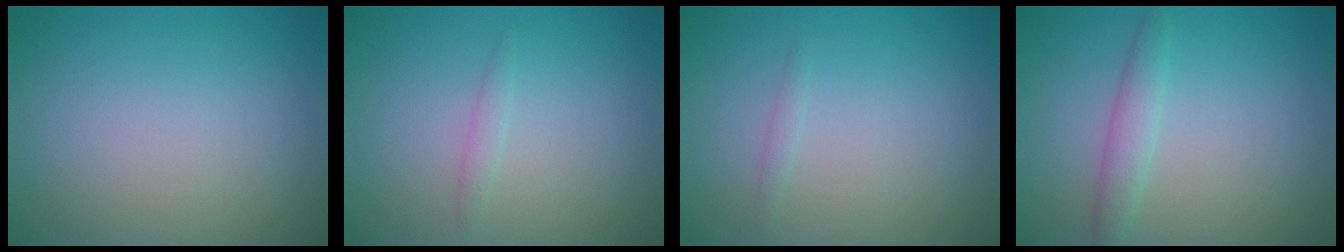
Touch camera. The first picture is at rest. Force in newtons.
{"total": 0.8, "press": 0.8, "slide": 0.1}
{"total": 0.6, "press": 0.5, "slide": 0.0}
{"total": 2.1, "press": 2.1, "slide": 0.1}